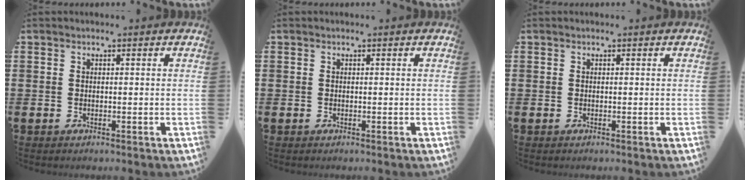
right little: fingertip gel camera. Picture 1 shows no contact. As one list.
[{"total": 0.0}, {"total": 0.0}]